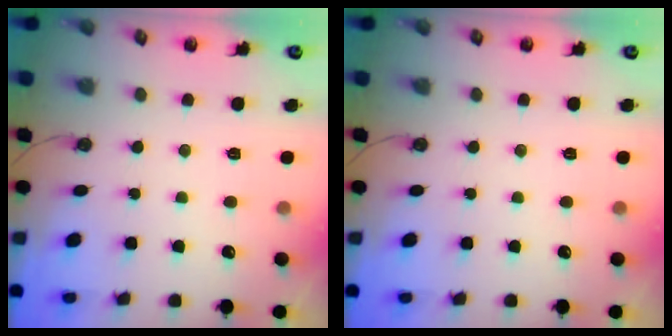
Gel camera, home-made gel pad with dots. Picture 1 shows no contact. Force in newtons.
{"total": 0.0}